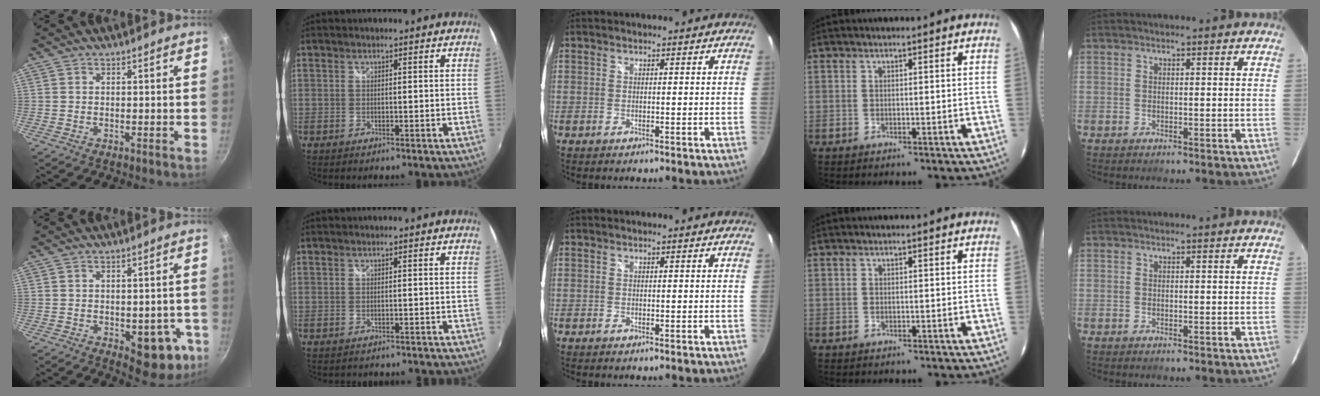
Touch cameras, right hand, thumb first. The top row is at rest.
{"thumb": {"total": 11.0, "force": [-3.1, 5.8, 8.8], "torque": [-0.060, 0.007, -0.030]}, "index": {"total": 4.6, "force": [-4.2, 1.1, 1.4], "torque": [-0.033, -0.020, -0.054]}}